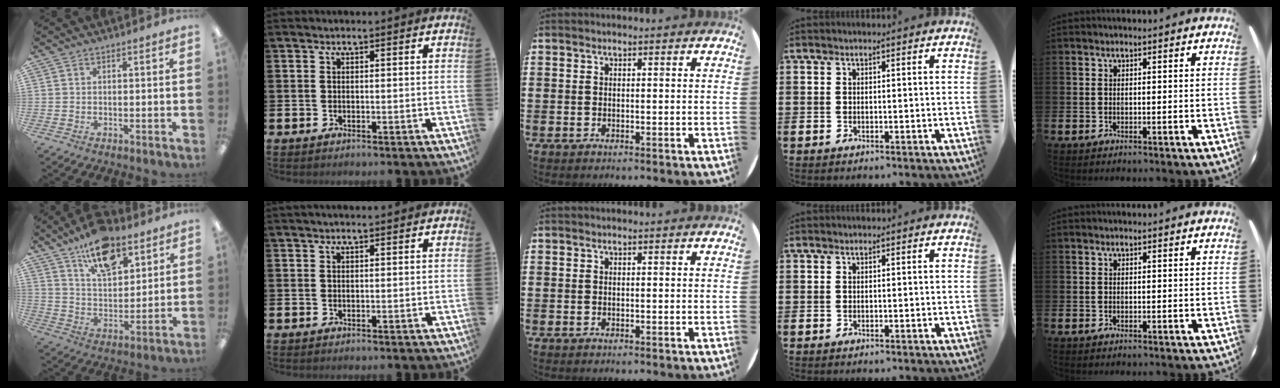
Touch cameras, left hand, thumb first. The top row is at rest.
{"thumb": {"total": 14.8, "force": [10.1, 7.2, 8.1], "torque": [-0.127, -0.047, 0.178]}, "index": {"total": 1.0, "force": [0.9, 0.0, 0.3], "torque": [0.001, -0.002, 0.014]}}